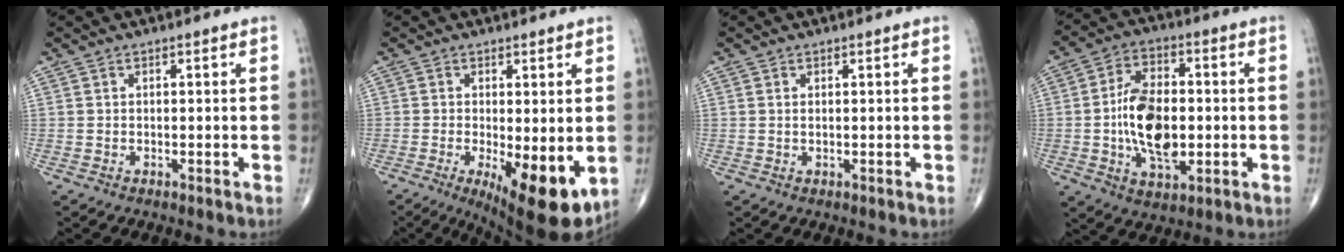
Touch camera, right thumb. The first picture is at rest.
{"total": 12.1, "force": [-3.0, 4.0, 11.0], "torque": [-0.155, -0.026, -0.034]}
{"total": 0.6, "force": [0.2, 0.1, 0.5], "torque": [-0.011, 0.000, 0.005]}
{"total": 14.2, "force": [-1.1, 7.9, 11.7], "torque": [-0.195, 0.007, -0.018]}